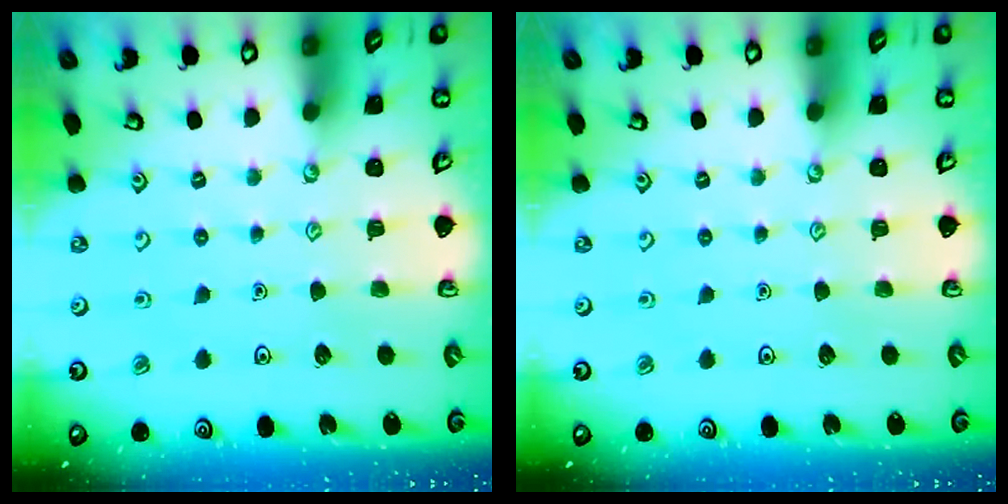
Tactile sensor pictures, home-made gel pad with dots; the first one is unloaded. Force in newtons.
{"total": 0.0}